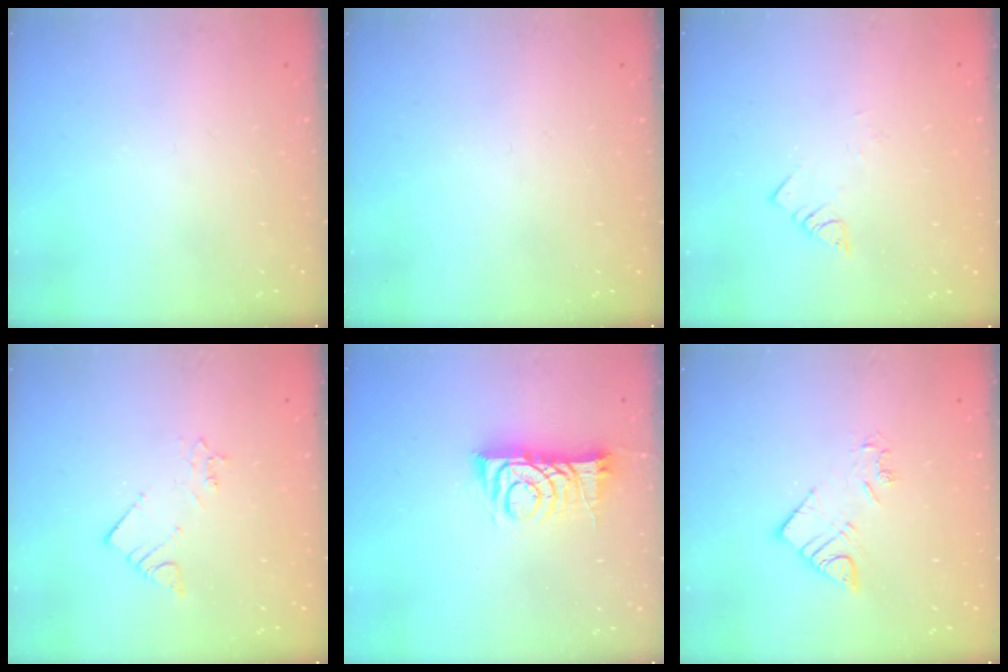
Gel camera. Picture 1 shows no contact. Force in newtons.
{"total": 0.0}
{"total": 1.7, "press": 1.7, "slide": 0.1}
{"total": 2.8, "press": 2.8, "slide": 0.1}
{"total": 10.3, "press": 10.3, "slide": 0.6}
{"total": 7.5, "press": 7.5, "slide": 0.5}